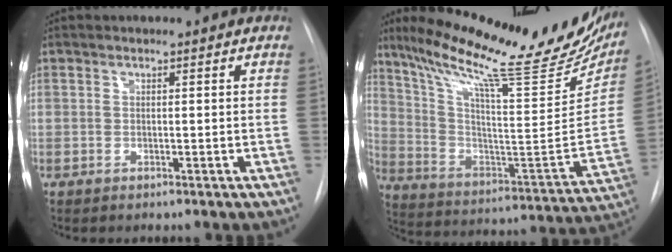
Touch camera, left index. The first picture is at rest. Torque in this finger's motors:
{"motor_torque": [0.81, -1.04, 0.42, 0.12]}